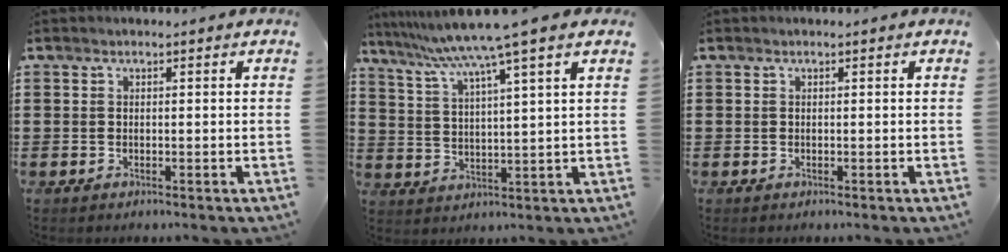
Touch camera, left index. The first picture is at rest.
{"total": 8.3, "force": [6.5, -1.7, 4.9], "torque": [-0.118, -0.040, 0.104]}
{"total": 0.0}